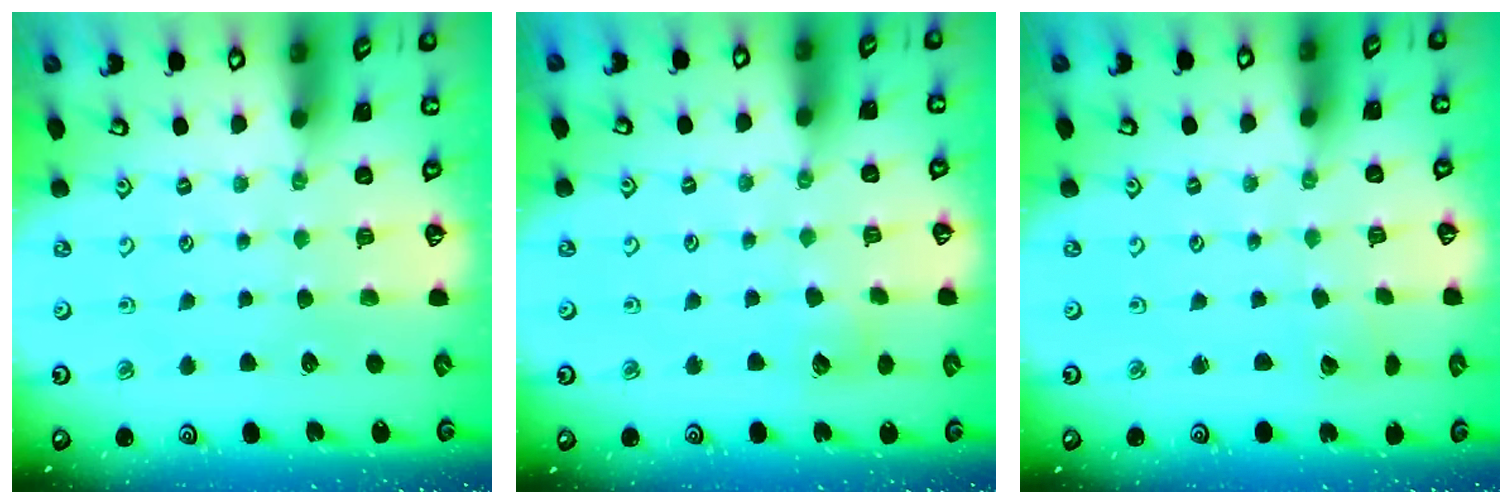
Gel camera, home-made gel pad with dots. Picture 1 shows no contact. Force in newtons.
{"total": 5.1, "press": 5.1, "slide": 0.5}
{"total": 1.4, "press": 1.4, "slide": 0.0}